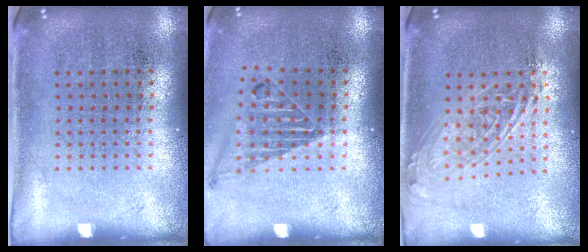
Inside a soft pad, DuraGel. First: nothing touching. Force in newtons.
{"total": 1.2, "press": 1.1, "slide": 0.3}
{"total": 1.7, "press": 1.4, "slide": 0.9}